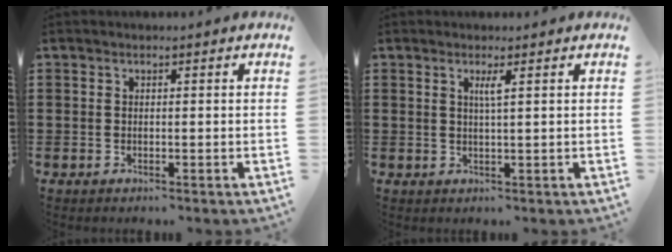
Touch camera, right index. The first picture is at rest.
{"total": 1.7, "force": [0.6, -0.2, 1.5], "torque": [-0.029, -0.002, 0.008]}